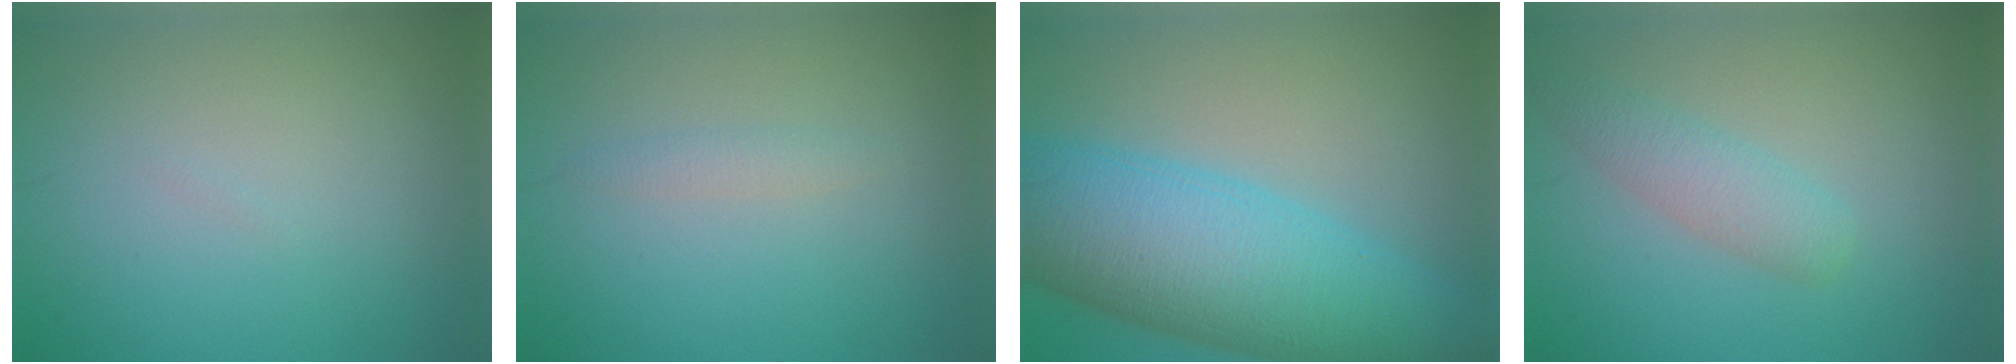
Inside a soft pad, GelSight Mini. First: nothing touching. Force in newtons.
{"total": 1.1, "press": 1.1, "slide": 0.1}
{"total": 12.4, "press": 12.4, "slide": 0.4}
{"total": 2.6, "press": 2.6, "slide": 0.1}